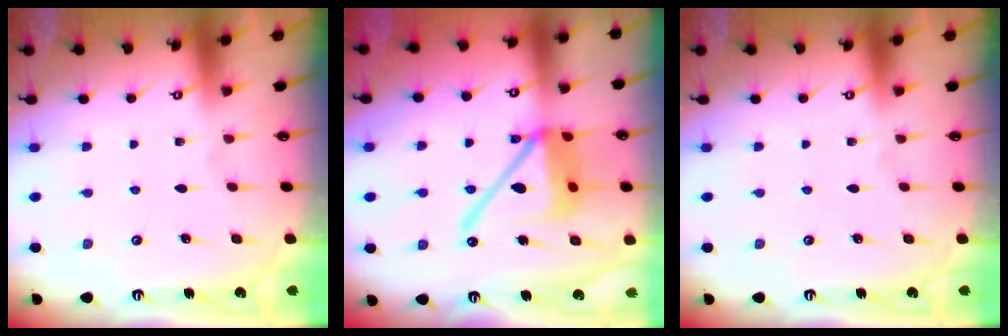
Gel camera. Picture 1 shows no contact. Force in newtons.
{"total": 16.4, "press": 16.2, "slide": 2.2}
{"total": 0.0}